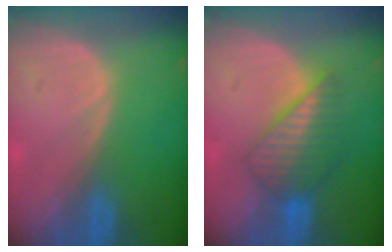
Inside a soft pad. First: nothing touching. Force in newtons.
{"total": 6.3, "press": 6.2, "slide": 0.6}